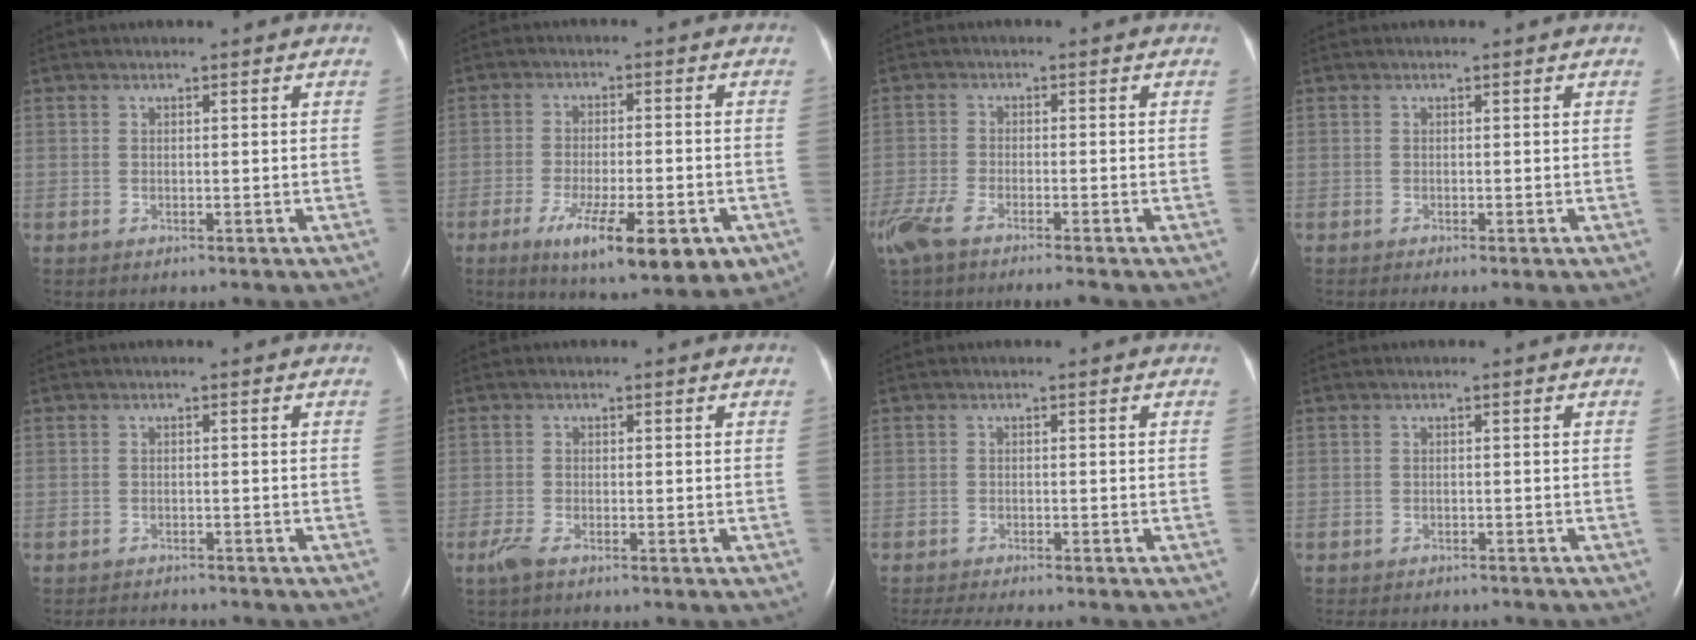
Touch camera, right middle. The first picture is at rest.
{"total": 13.4, "force": [-6.6, 3.2, 11.2], "torque": [-0.154, -0.021, -0.093]}
{"total": 7.9, "force": [-6.1, 1.1, 4.8], "torque": [-0.095, -0.016, -0.111]}
{"total": 0.9, "force": [-0.6, -0.1, 0.7], "torque": [-0.016, -0.002, -0.006]}
{"total": 4.1, "force": [-3.9, 0.7, 1.1], "torque": [-0.016, -0.006, -0.053]}
{"total": 1.9, "force": [-1.3, 0.3, 1.3], "torque": [-0.040, -0.007, -0.030]}
{"total": 7.0, "force": [-6.1, 0.5, 3.4], "torque": [-0.043, -0.011, -0.089]}
{"total": 7.1, "force": [-6.2, 2.0, 2.8], "torque": [-0.037, -0.001, -0.077]}